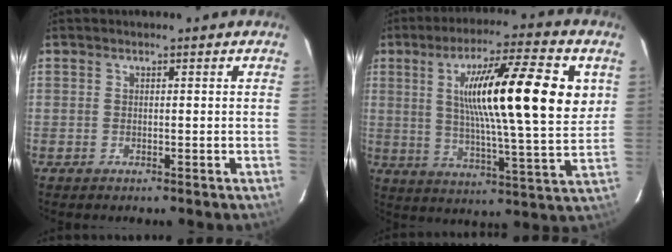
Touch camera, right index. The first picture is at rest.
{"total": 20.7, "force": [5.2, 2.1, 19.9], "torque": [-0.317, 0.015, 0.073]}